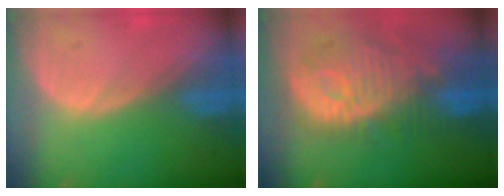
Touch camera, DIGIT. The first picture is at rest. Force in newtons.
{"total": 12.6, "press": 11.2, "slide": 5.9}